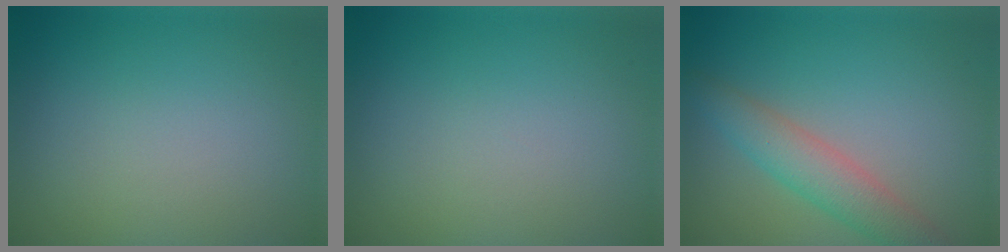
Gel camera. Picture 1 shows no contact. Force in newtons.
{"total": 0.0}
{"total": 3.9, "press": 3.9, "slide": 0.1}